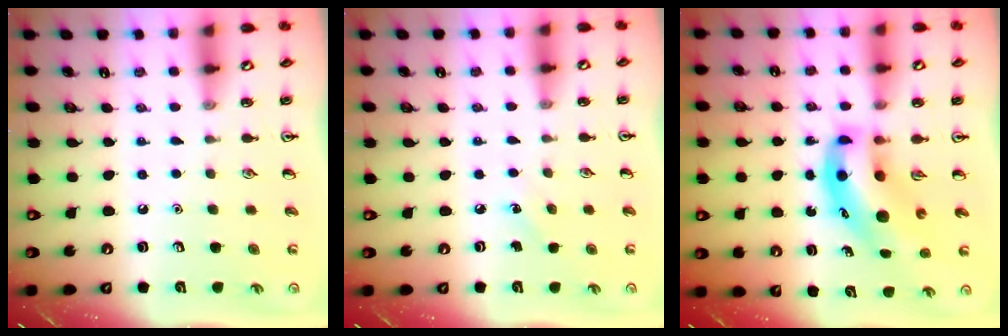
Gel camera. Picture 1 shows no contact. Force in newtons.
{"total": 3.6, "press": 3.4, "slide": 1.3}
{"total": 10.1, "press": 9.7, "slide": 2.8}